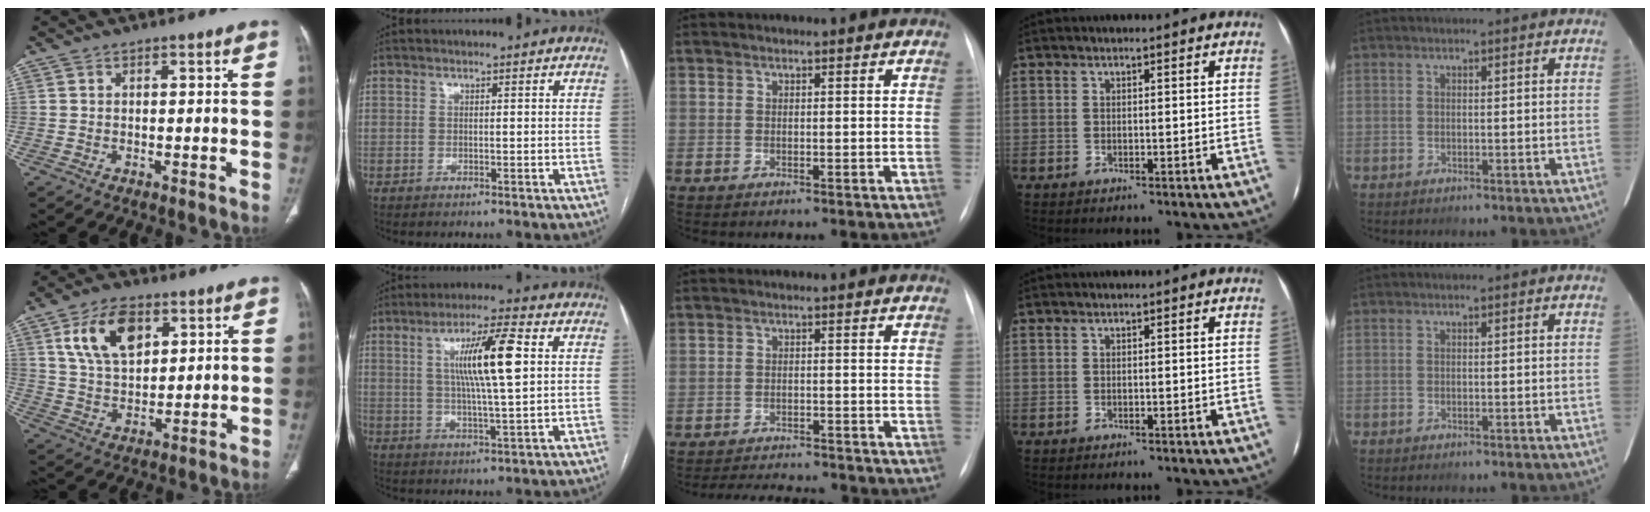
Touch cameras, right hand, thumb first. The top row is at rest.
{"thumb": {"total": 12.1, "force": [5.2, 6.9, 8.4], "torque": [-0.134, -0.016, 0.100]}, "index": {"total": 10.8, "force": [2.4, 0.5, 10.5], "torque": [-0.184, 0.004, 0.042]}, "middle": {"total": 7.7, "force": [-7.4, 0.9, 2.1], "torque": [-0.032, -0.002, -0.105]}}